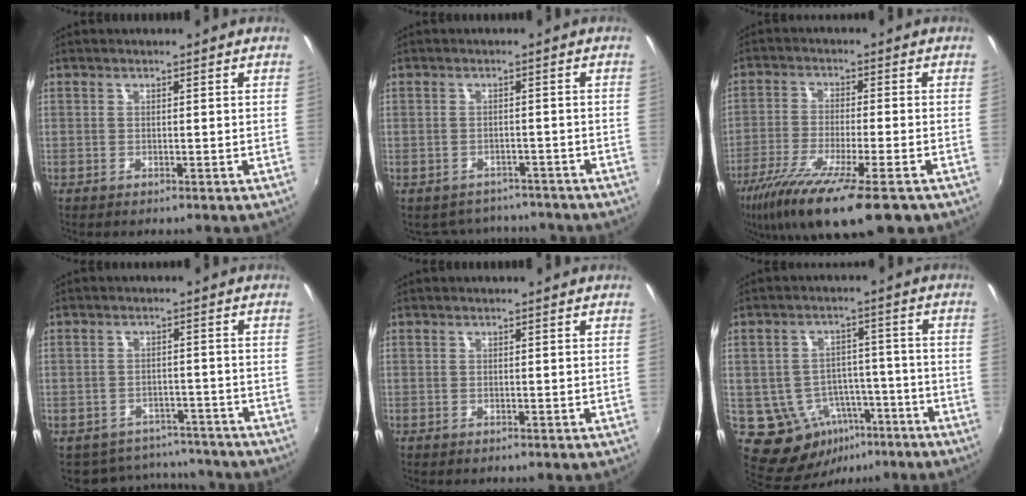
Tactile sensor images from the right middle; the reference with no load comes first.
{"total": 7.8, "force": [-6.3, 4.3, 1.7], "torque": [-0.048, 0.000, -0.085]}
{"total": 16.8, "force": [-11.1, 3.1, 12.2], "torque": [-0.236, -0.062, -0.194]}
{"total": 9.6, "force": [-7.8, 5.4, 1.5], "torque": [-0.038, 0.023, -0.097]}
{"total": 0.0}
{"total": 12.1, "force": [-5.1, 9.9, 4.8], "torque": [-0.108, 0.025, -0.047]}